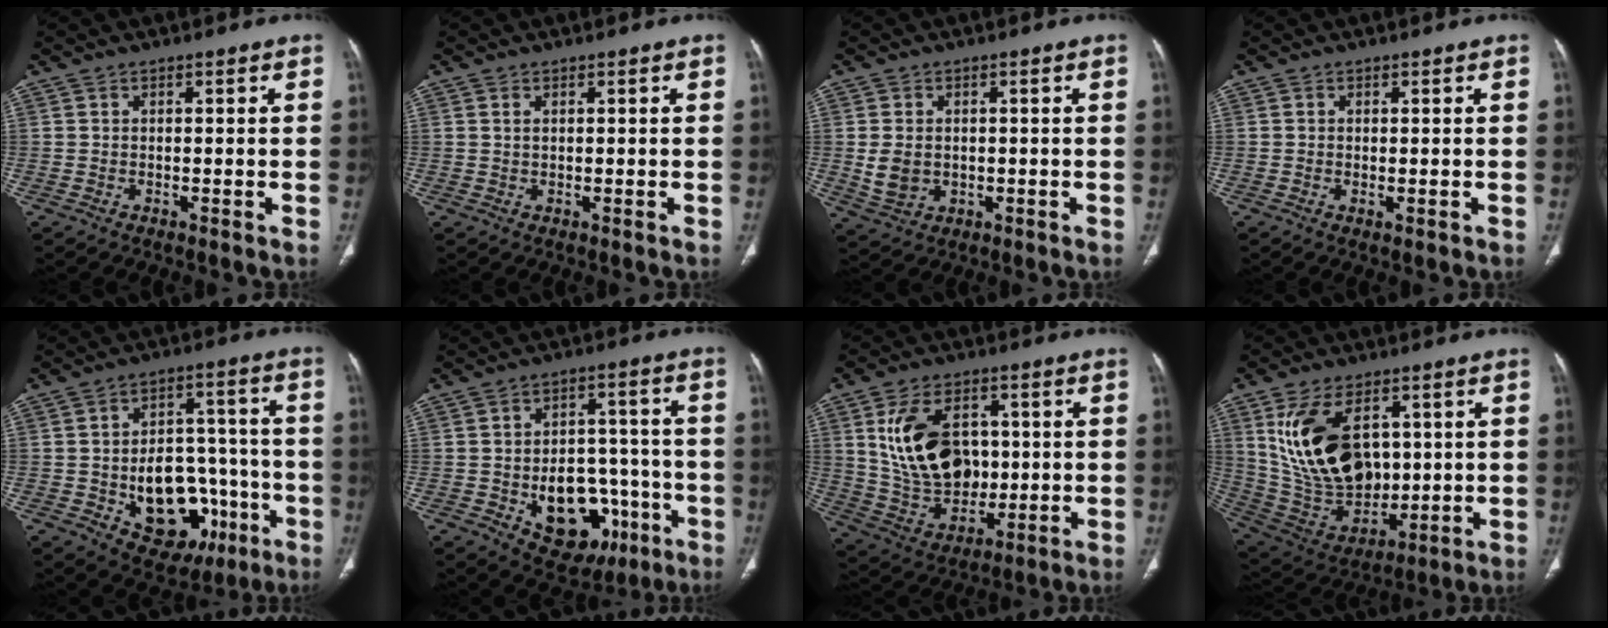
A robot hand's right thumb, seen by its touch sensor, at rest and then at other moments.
{"total": 0.7, "force": [0.3, 0.4, 0.6], "torque": [-0.014, 0.002, 0.008]}
{"total": 5.6, "force": [0.0, 4.3, 3.5], "torque": [-0.061, -0.004, 0.011]}
{"total": 1.1, "force": [-0.2, 0.4, 1.0], "torque": [-0.021, -0.005, -0.001]}
{"total": 18.4, "force": [-5.7, 12.6, 12.2], "torque": [-0.128, 0.046, -0.064]}
{"total": 16.7, "force": [-5.8, 11.4, 10.7], "torque": [-0.105, 0.042, -0.066]}
{"total": 16.6, "force": [2.7, 11.6, 11.6], "torque": [-0.174, -0.006, 0.065]}
{"total": 20.1, "force": [4.8, 12.8, 14.8], "torque": [-0.248, -0.020, 0.115]}